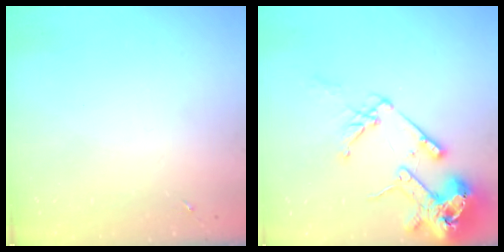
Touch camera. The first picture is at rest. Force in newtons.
{"total": 17.6, "press": 17.4, "slide": 2.3}